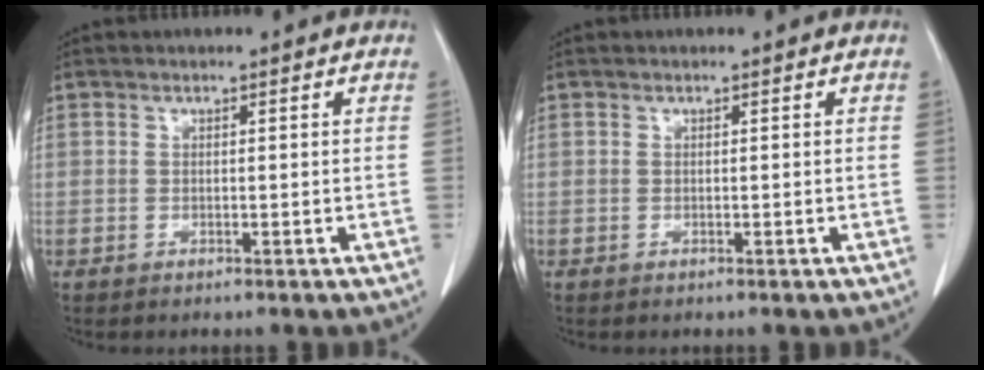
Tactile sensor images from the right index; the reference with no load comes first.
{"total": 0.0}